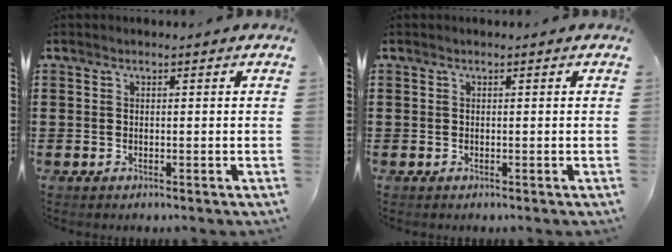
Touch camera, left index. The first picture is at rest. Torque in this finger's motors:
{"motor_torque": [0.00, 0.00, 0.00, -0.01]}